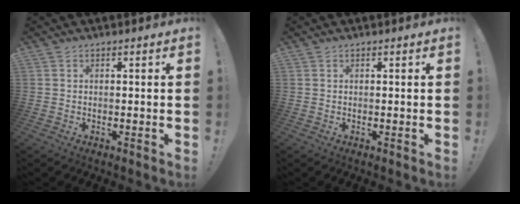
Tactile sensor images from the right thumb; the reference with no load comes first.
{"total": 0.0}